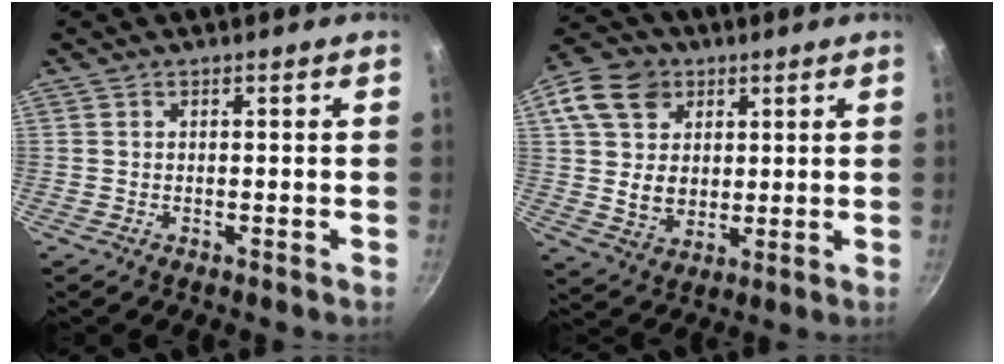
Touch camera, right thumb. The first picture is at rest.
{"total": 14.8, "force": [4.9, 11.9, 7.4], "torque": [-0.123, -0.002, 0.086]}